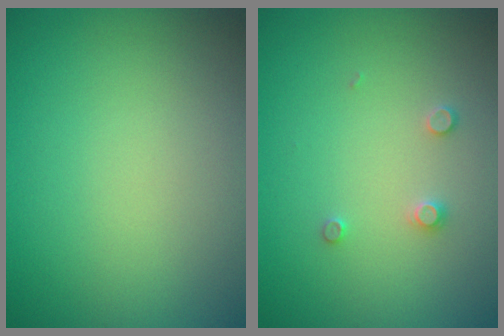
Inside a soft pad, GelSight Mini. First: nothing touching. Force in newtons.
{"total": 1.0, "press": 1.0, "slide": 0.2}